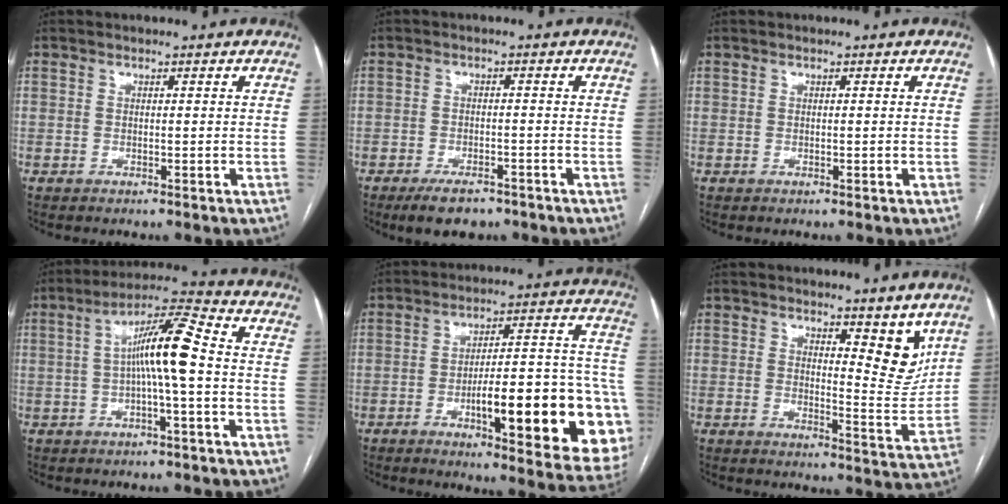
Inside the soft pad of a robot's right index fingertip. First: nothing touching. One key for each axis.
{"total": 5.4, "fx": -4.0, "fy": 2.4, "fz": 2.8, "tx": -0.048, "ty": -0.002, "tz": -0.060}
{"total": 0.0}
{"total": 9.2, "fx": -0.2, "fy": 0.4, "fz": 9.2, "tx": -0.165, "ty": 0.024, "tz": -0.010}
{"total": 23.5, "fx": -6.9, "fy": 4.6, "fz": 22.0, "tx": -0.213, "ty": 0.020, "tz": -0.079}
{"total": 6.5, "fx": 4.3, "fy": 1.9, "fz": 4.5, "tx": -0.051, "ty": -0.020, "tz": 0.061}